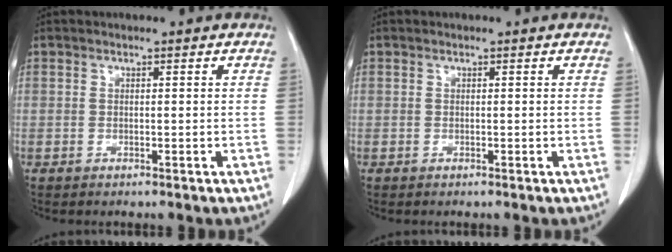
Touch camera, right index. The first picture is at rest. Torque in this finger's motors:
{"motor_torque": [0.00, 0.00, 0.00, 0.00]}